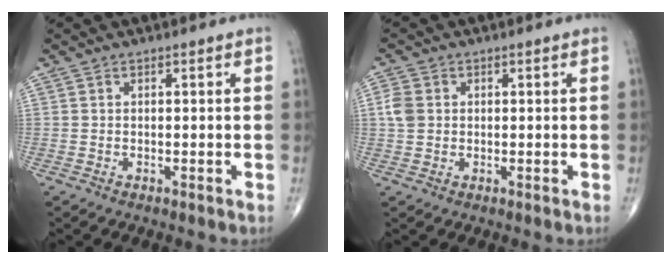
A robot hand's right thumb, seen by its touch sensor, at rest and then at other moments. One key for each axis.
{"total": 3.6, "fx": 0.5, "fy": 2.9, "fz": 2.0, "tx": -0.042, "ty": 0.005, "tz": 0.007}